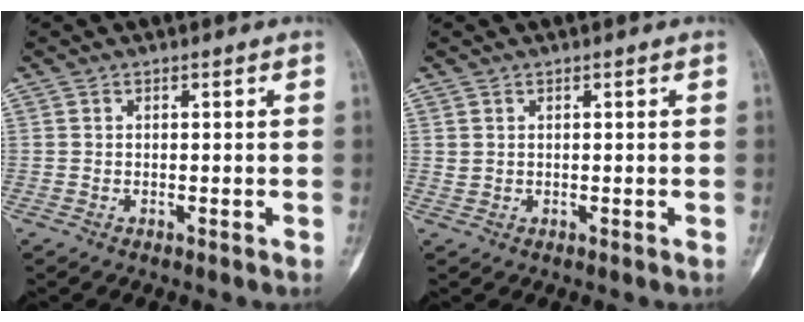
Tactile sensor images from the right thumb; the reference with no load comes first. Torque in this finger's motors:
{"motor_torque": [-0.25, -0.17, 0.24, 0.04, 0.03]}